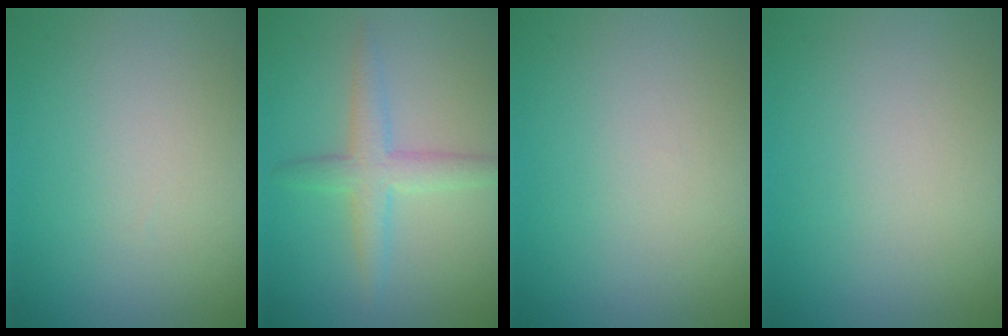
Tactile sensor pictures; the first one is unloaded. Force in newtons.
{"total": 3.2, "press": 3.2, "slide": 0.1}
{"total": 0.0}
{"total": 0.0}